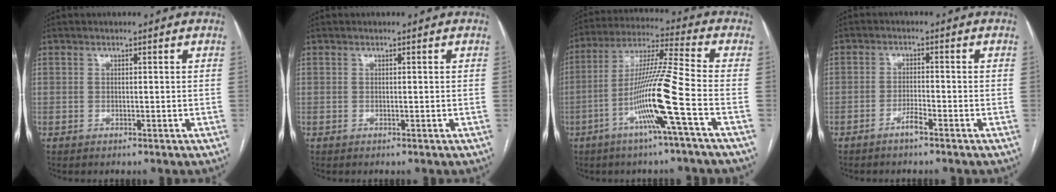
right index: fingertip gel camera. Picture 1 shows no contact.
{"total": 0.0}
{"total": 13.5, "force": [-5.0, -1.8, 12.4], "torque": [-0.237, 0.000, -0.098]}
{"total": 2.3, "force": [-1.7, 0.1, 1.5], "torque": [-0.029, 0.000, -0.034]}